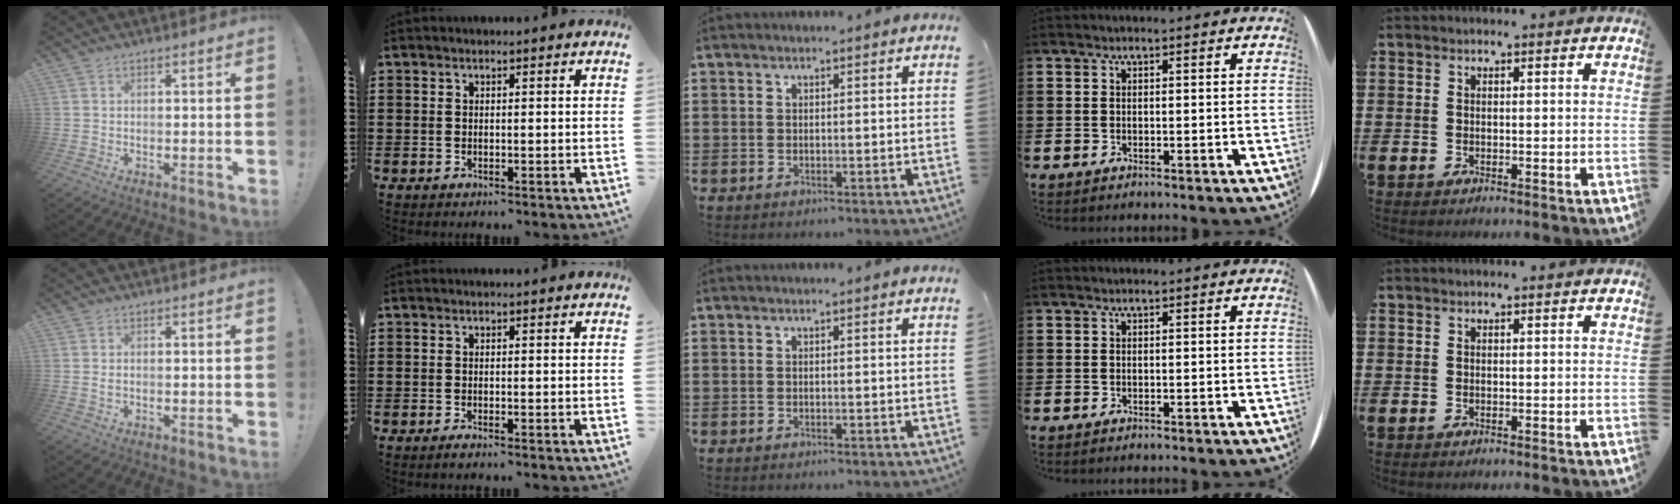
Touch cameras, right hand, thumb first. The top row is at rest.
{"thumb": {"total": 0.6, "force": [0.0, 0.2, 0.6], "torque": [-0.007, 0.000, -0.001]}, "index": {"total": 0.8, "force": [-0.6, -0.2, 0.4], "torque": [-0.008, -0.007, -0.011]}}